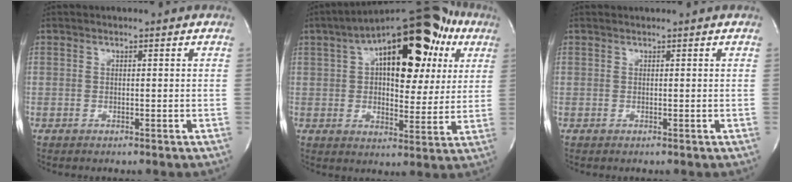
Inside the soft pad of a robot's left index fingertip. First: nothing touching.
{"total": 22.8, "force": [9.2, 9.7, 18.4], "torque": [-0.278, 0.051, 0.130]}
{"total": 0.6, "force": [0.6, 0.0, -0.1], "torque": [-0.004, 0.008, 0.013]}